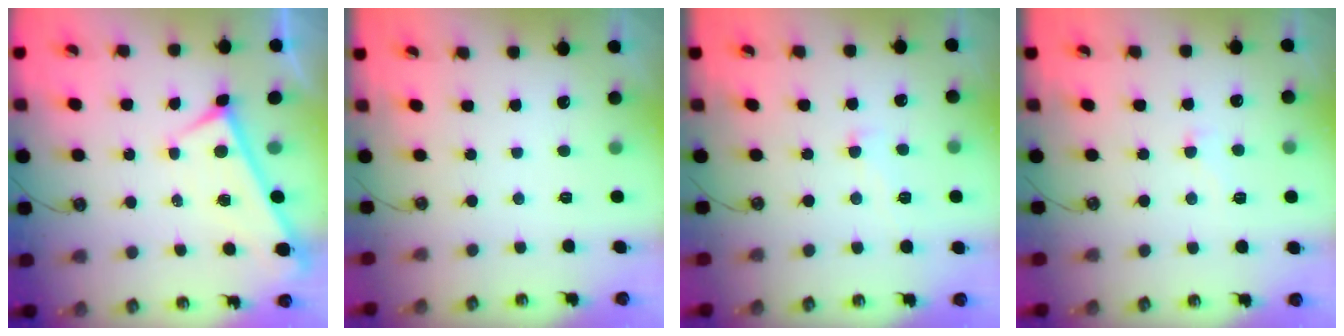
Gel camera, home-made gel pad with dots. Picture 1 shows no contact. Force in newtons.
{"total": 0.0}
{"total": 1.9, "press": 1.9, "slide": 0.4}
{"total": 2.7, "press": 2.5, "slide": 1.1}